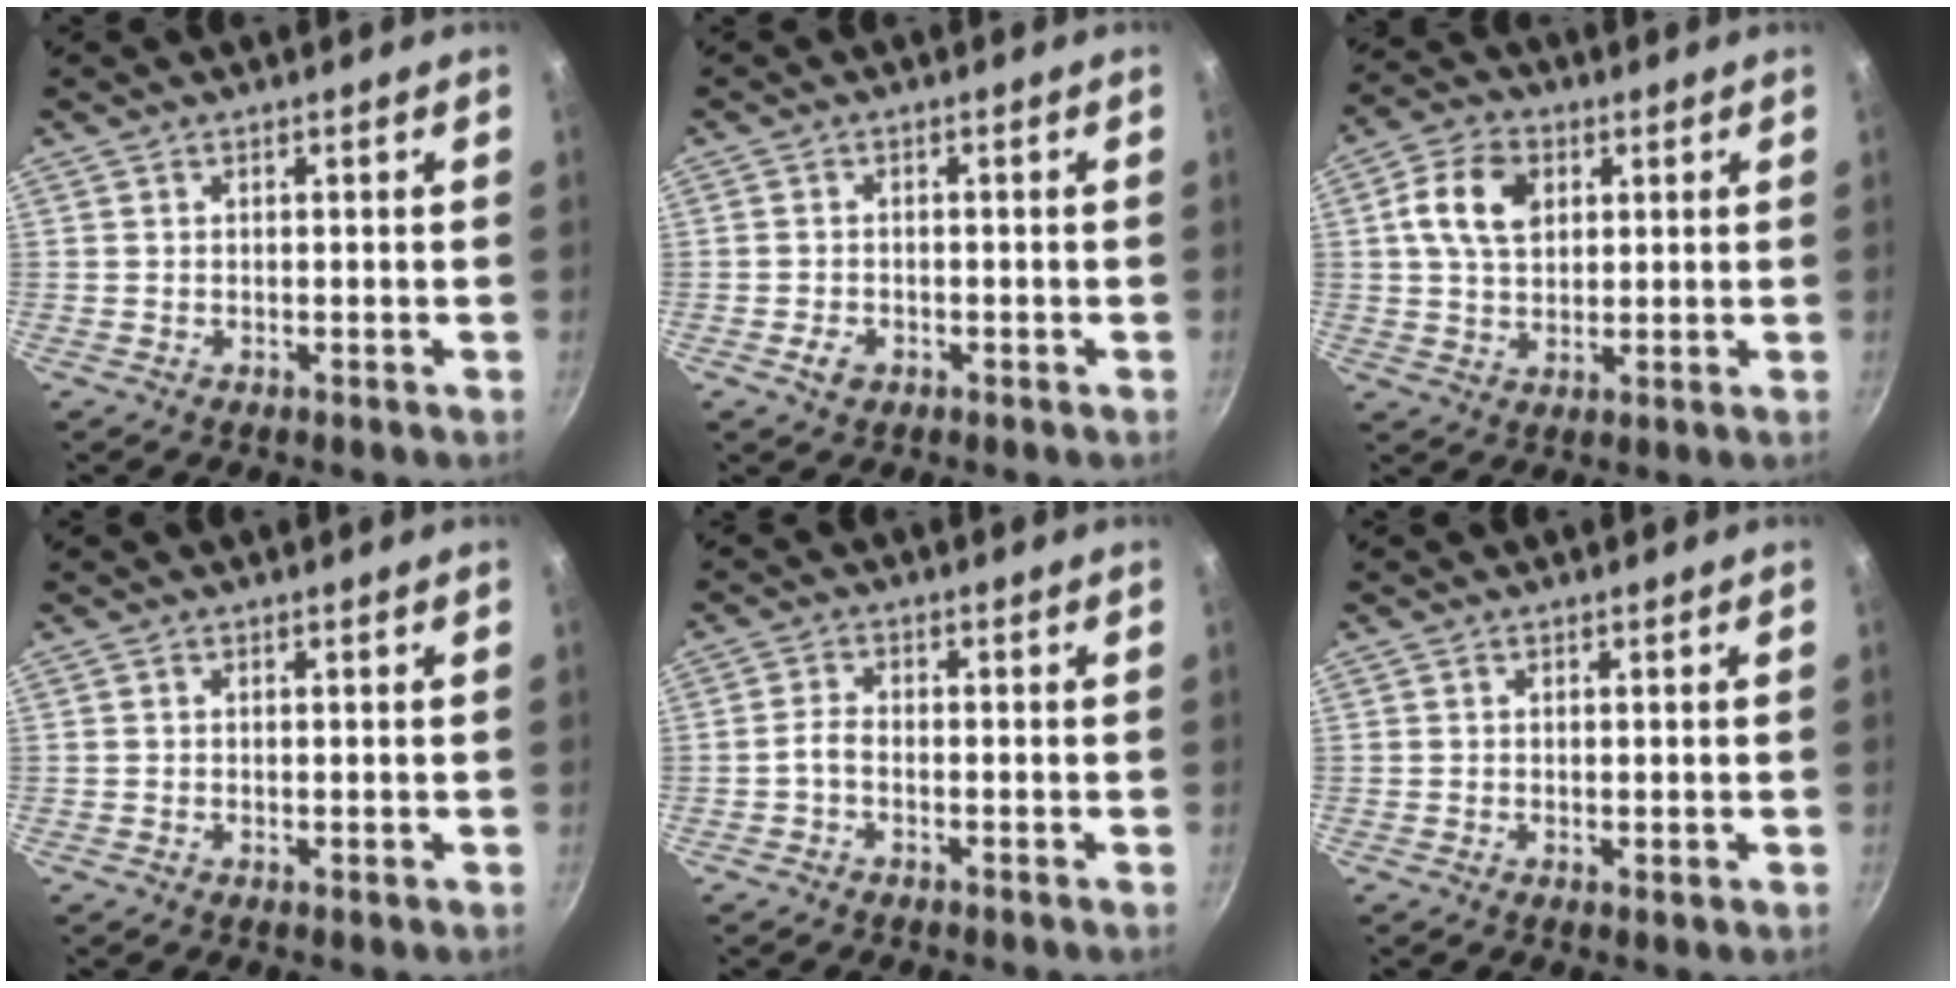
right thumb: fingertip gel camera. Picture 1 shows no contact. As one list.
[{"total": 2.9, "force": [-1.3, 2.1, 1.6], "torque": [-0.025, 0.011, -0.021]}, {"total": 9.7, "force": [2.6, 6.7, 6.5], "torque": [-0.109, 0.007, 0.040]}, {"total": 0.0}, {"total": 2.1, "force": [-1.2, 1.0, 1.5], "torque": [-0.037, 0.014, -0.030]}, {"total": 0.8, "force": [0.0, 0.3, 0.8], "torque": [-0.012, -0.002, -0.001]}]